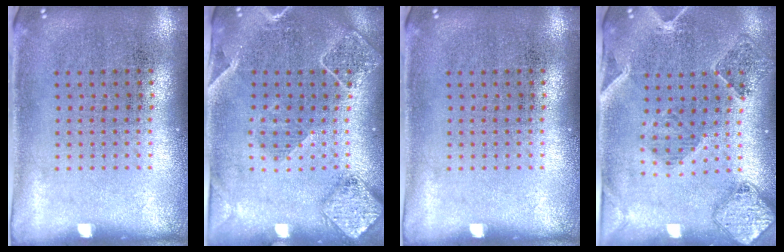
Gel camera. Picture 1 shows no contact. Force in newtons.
{"total": 2.0, "press": 1.9, "slide": 0.7}
{"total": 0.0}
{"total": 0.9, "press": 0.9, "slide": 0.2}